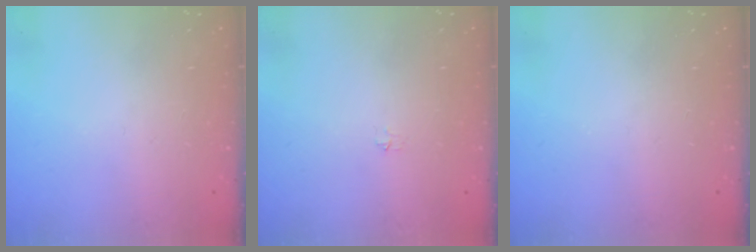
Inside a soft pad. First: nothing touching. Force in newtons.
{"total": 3.1, "press": 3.0, "slide": 0.4}
{"total": 0.0}